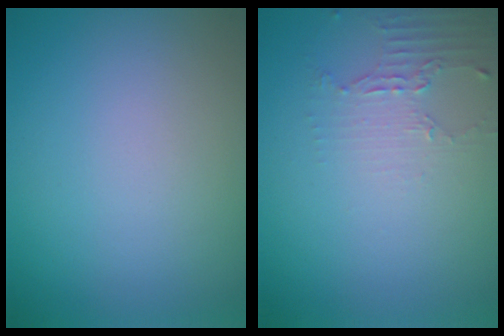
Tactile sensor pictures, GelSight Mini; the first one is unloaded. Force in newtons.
{"total": 2.0, "press": 1.5, "slide": 1.4}